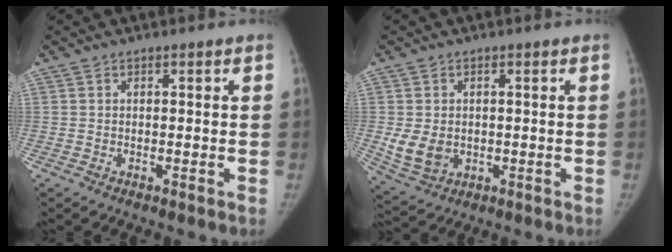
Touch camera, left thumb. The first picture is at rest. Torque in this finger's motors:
{"motor_torque": [-0.07, 0.09, 0.55, -0.39, 0.03]}